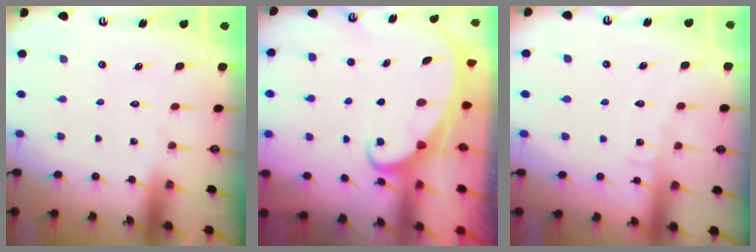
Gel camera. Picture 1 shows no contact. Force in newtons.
{"total": 2.3, "press": 2.3, "slide": 0.3}
{"total": 5.5, "press": 5.5, "slide": 0.4}